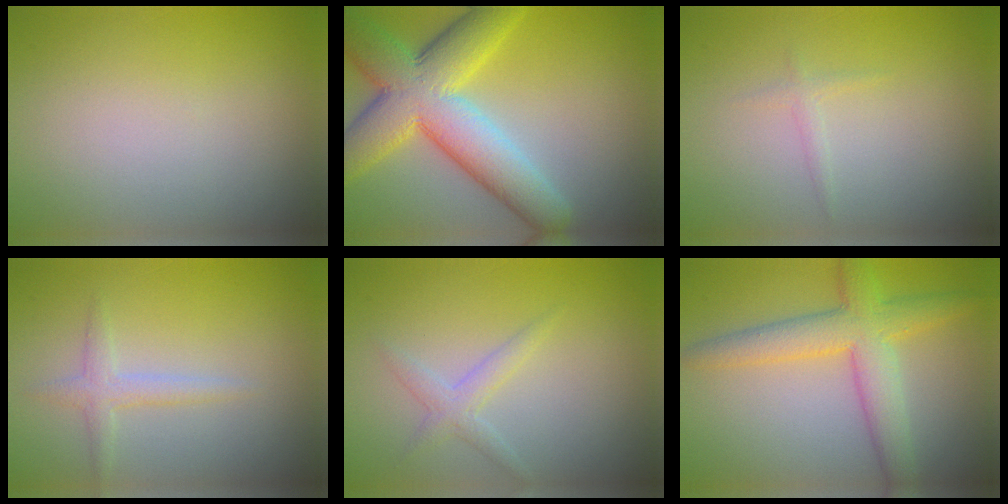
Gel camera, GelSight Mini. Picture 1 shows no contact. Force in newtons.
{"total": 10.4, "press": 10.4, "slide": 0.1}
{"total": 0.8, "press": 0.8, "slide": 0.0}
{"total": 1.7, "press": 1.7, "slide": 0.1}
{"total": 1.7, "press": 1.7, "slide": 0.1}
{"total": 5.6, "press": 5.6, "slide": 0.3}